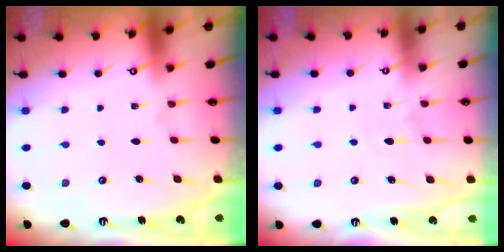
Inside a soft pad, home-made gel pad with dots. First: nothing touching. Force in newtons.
{"total": 4.9, "press": 4.9, "slide": 0.3}